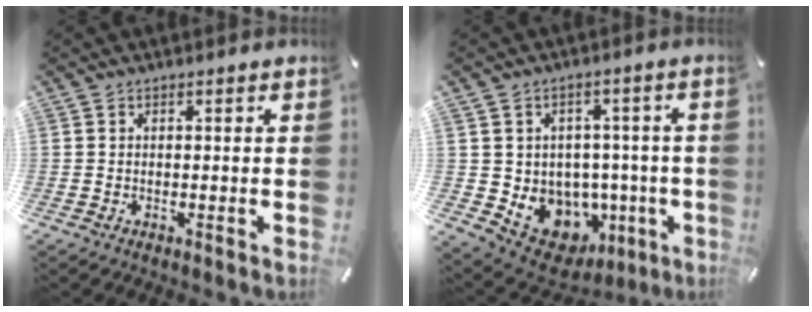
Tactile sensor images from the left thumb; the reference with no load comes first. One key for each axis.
{"total": 9.2, "fx": -2.2, "fy": 8.5, "fz": 3.0, "tx": -0.040, "ty": -0.009, "tz": -0.020}